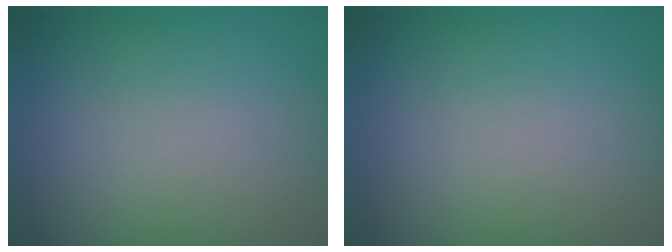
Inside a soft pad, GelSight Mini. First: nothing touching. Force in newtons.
{"total": 0.0}